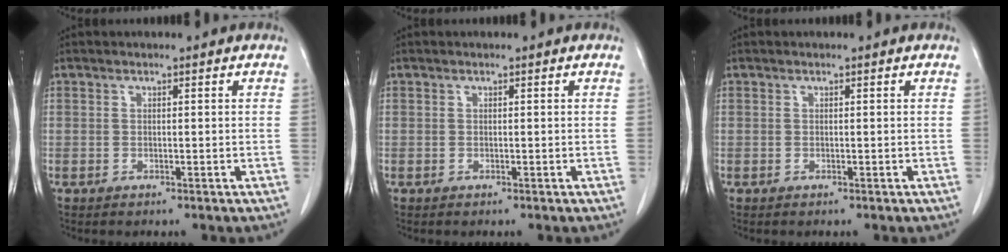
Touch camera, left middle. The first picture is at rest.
{"total": 0.0}
{"total": 0.0}